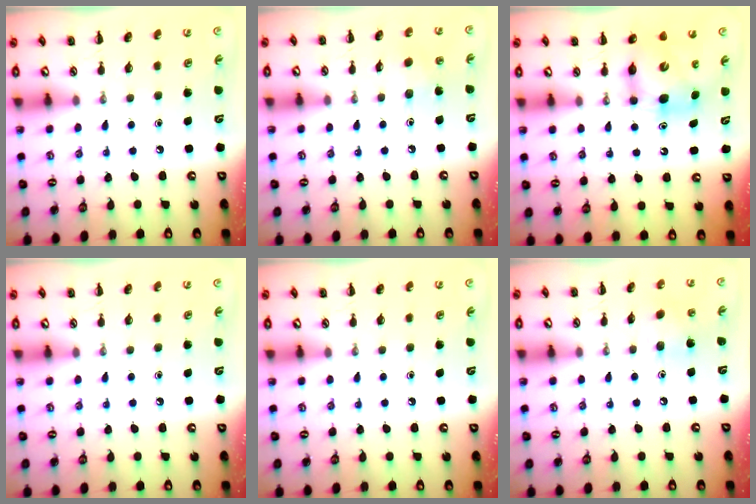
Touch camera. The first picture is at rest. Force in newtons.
{"total": 2.5, "press": 2.4, "slide": 0.8}
{"total": 8.5, "press": 8.4, "slide": 1.7}
{"total": 0.0}
{"total": 0.0}
{"total": 6.7, "press": 6.4, "slide": 1.7}